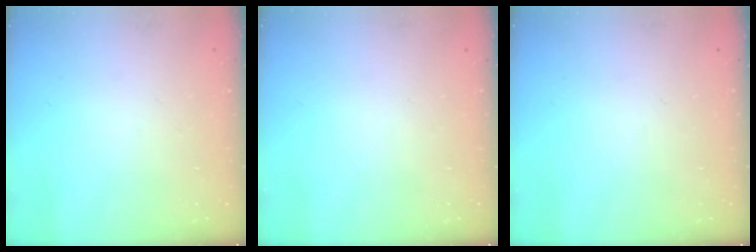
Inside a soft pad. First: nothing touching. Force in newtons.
{"total": 0.0}
{"total": 0.0}